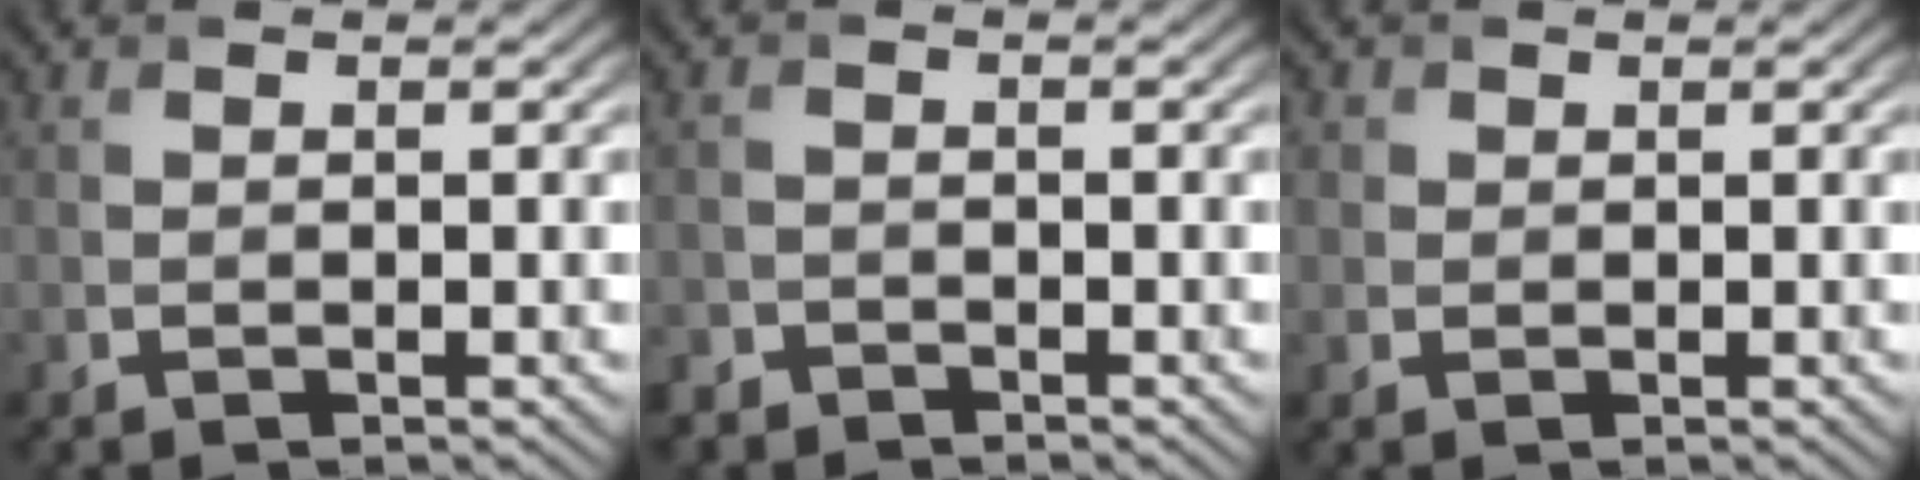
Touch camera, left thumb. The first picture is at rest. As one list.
[{"total": 2.2, "force": [-1.9, 1.0, 0.2], "torque": [-0.003, -0.005, -0.046]}, {"total": 1.5, "force": [0.5, 1.4, 0.3], "torque": [-0.005, -0.003, 0.004]}]